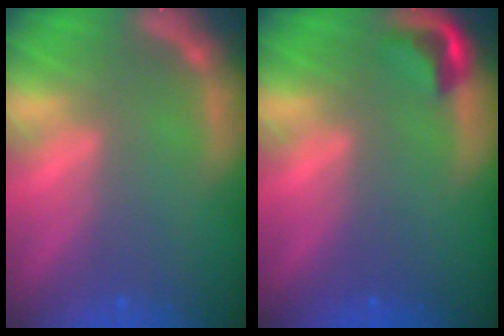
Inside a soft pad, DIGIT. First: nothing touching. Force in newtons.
{"total": 2.4}